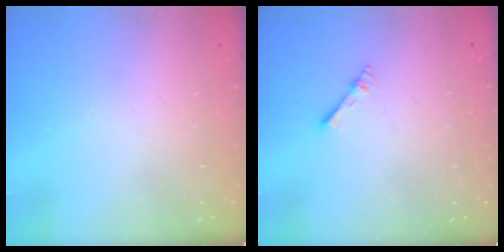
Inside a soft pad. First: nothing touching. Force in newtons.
{"total": 4.9, "press": 4.9, "slide": 0.6}